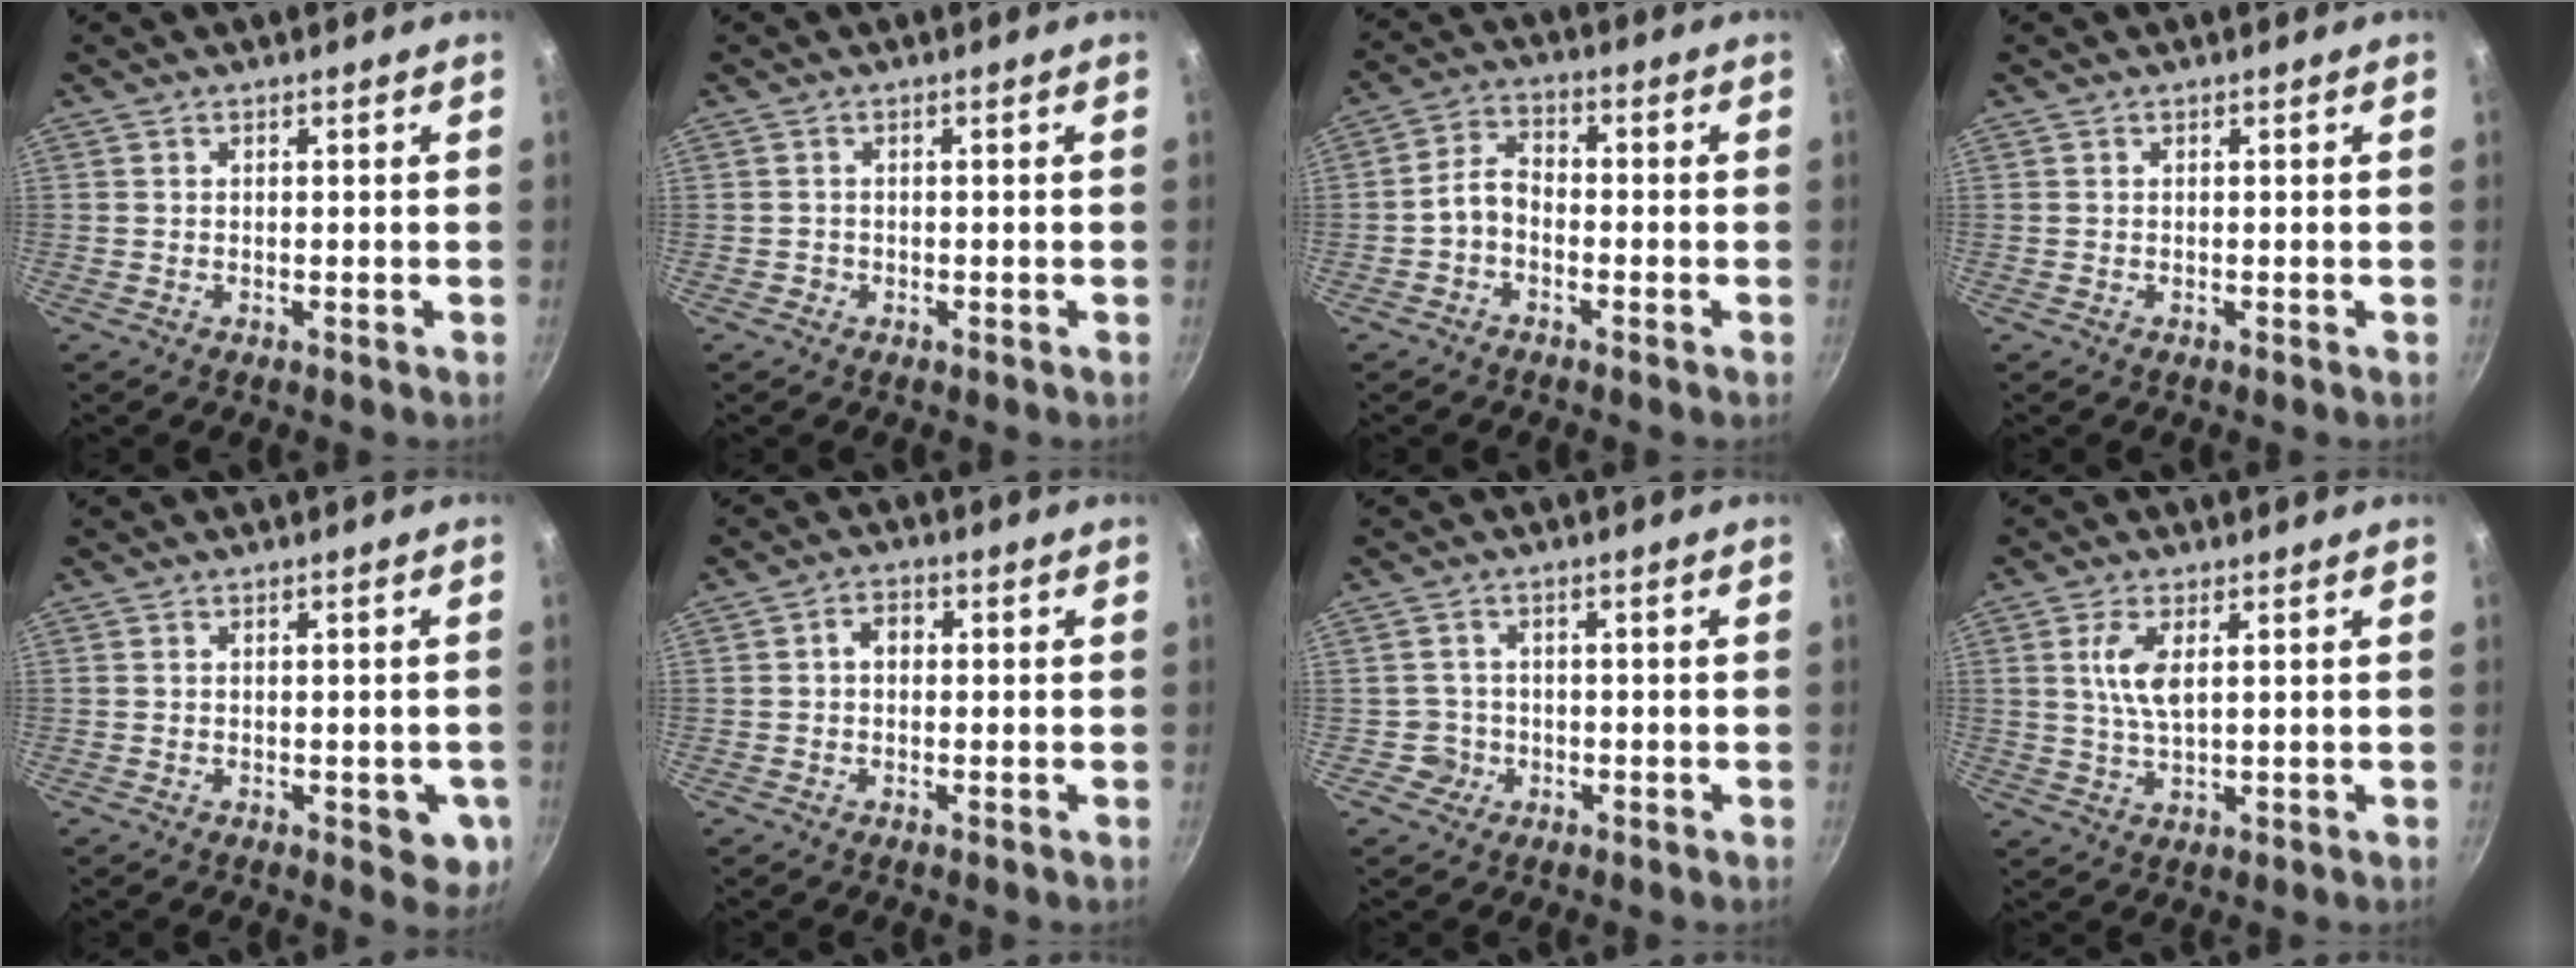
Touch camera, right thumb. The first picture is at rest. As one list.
[{"total": 0.8, "force": [-0.4, 0.7, 0.0], "torque": [0.001, 0.004, -0.006]}, {"total": 5.0, "force": [-1.8, 3.3, 3.3], "torque": [-0.054, 0.031, -0.043]}, {"total": 0.0}, {"total": 5.4, "force": [-1.3, 2.7, 4.5], "torque": [-0.034, 0.000, -0.015]}, {"total": 3.1, "force": [0.1, 2.3, 2.0], "torque": [-0.019, 0.010, -0.003]}, {"total": 3.0, "force": [-0.8, 2.9, 0.1], "torque": [0.021, 0.014, -0.012]}, {"total": 5.9, "force": [1.6, 2.3, 5.2], "torque": [-0.104, -0.004, 0.032]}]